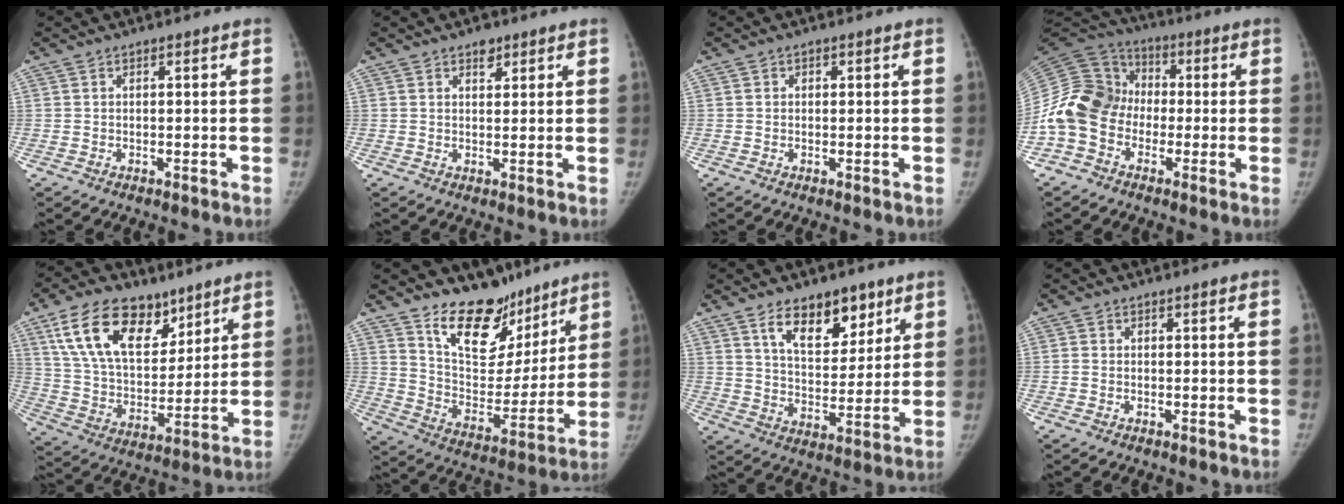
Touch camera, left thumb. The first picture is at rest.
{"total": 2.4, "force": [1.6, 1.4, 1.0], "torque": [-0.001, -0.008, 0.022]}
{"total": 0.8, "force": [0.1, 0.7, 0.2], "torque": [0.006, 0.003, -0.002]}
{"total": 15.4, "force": [-3.7, 12.5, 8.2], "torque": [-0.165, 0.050, -0.082]}
{"total": 19.7, "force": [11.2, 11.4, 11.6], "torque": [-0.169, -0.039, 0.205]}
{"total": 17.5, "force": [12.9, 9.4, 7.0], "torque": [-0.046, -0.094, 0.214]}
{"total": 13.0, "force": [7.8, 7.0, 7.7], "torque": [-0.080, -0.049, 0.135]}
{"total": 0.7, "force": [-0.2, 0.6, 0.3], "torque": [-0.001, 0.002, -0.005]}